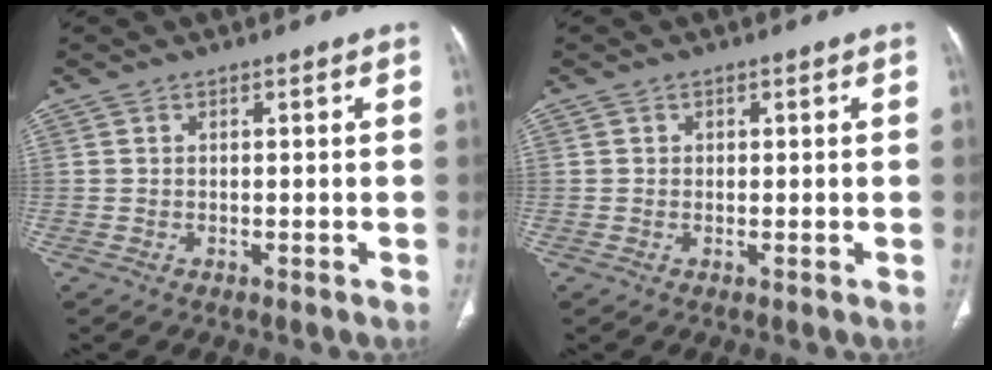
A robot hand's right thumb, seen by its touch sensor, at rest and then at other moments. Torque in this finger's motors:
{"motor_torque": [-0.05, -0.30, -0.22, -0.01, -0.01]}